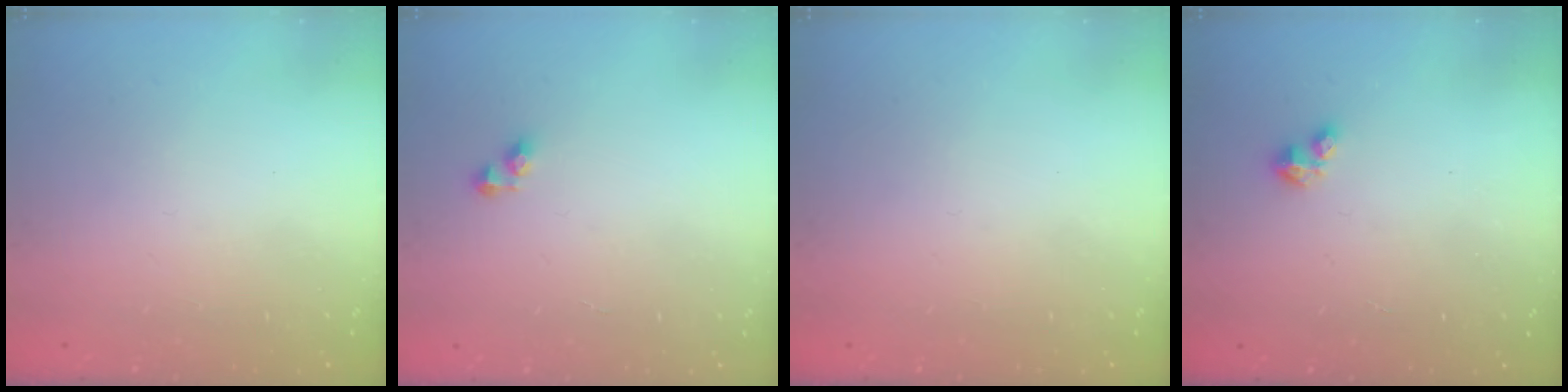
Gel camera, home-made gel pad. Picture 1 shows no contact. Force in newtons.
{"total": 3.1, "press": 3.1, "slide": 0.4}
{"total": 0.0}
{"total": 1.6, "press": 1.6, "slide": 0.4}